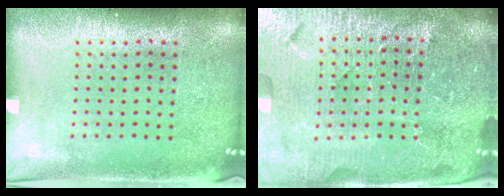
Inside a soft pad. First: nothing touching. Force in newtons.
{"total": 5.2, "press": 4.8, "slide": 2.1}